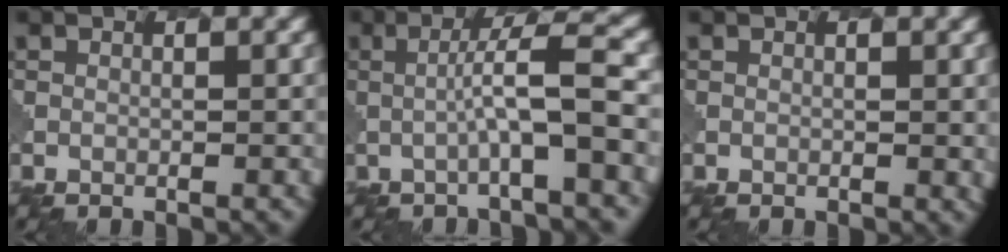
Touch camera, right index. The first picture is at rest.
{"total": 5.7, "force": [-0.3, 0.8, 5.7], "torque": [-0.086, 0.016, -0.014]}
{"total": 0.9, "force": [0.3, 0.5, 0.7], "torque": [-0.006, -0.004, 0.009]}